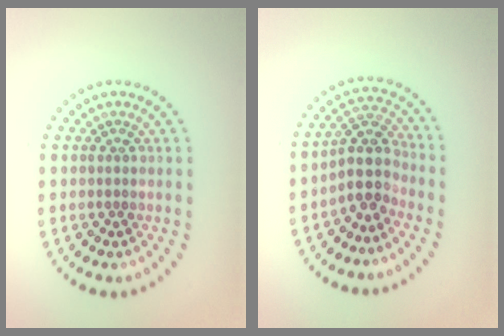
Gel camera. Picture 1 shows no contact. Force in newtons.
{"total": 3.5, "press": 2.9, "slide": 2.0}